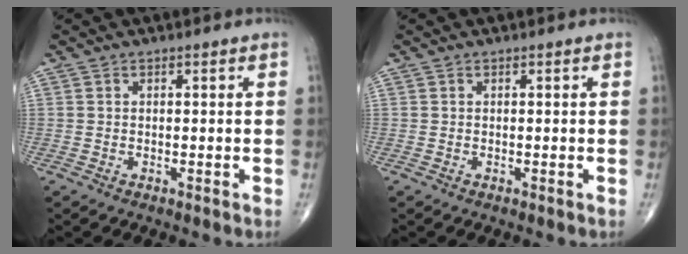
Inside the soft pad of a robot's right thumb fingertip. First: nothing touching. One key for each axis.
{"total": 0.0}